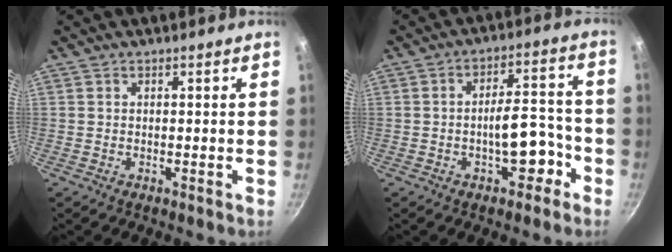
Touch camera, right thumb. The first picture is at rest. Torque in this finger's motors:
{"motor_torque": [3.03, 1.98, 1.18, -0.46, 0.13]}